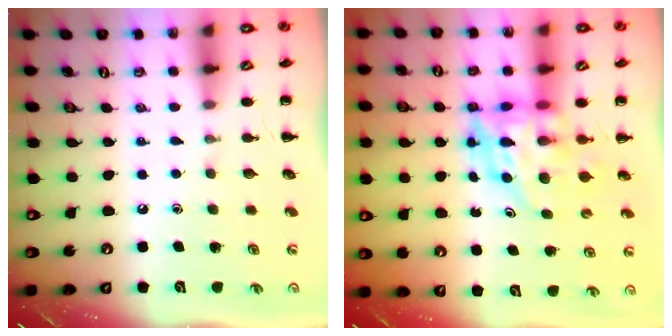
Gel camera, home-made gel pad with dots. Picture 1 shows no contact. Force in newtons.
{"total": 7.9, "press": 7.6, "slide": 2.2}